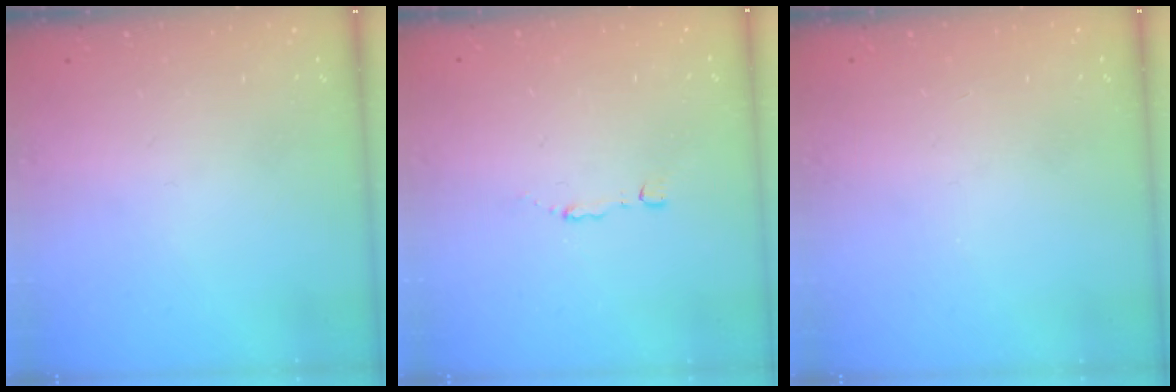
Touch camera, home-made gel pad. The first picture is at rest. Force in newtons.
{"total": 1.1, "press": 1.1, "slide": 0.1}
{"total": 1.9, "press": 1.7, "slide": 0.8}